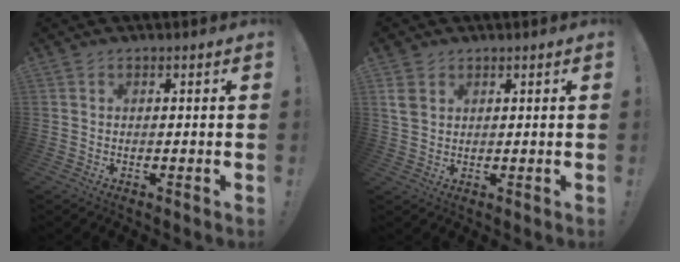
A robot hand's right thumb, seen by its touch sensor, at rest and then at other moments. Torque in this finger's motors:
{"motor_torque": [-0.31, 0.62, 0.54, 0.73, 0.13]}